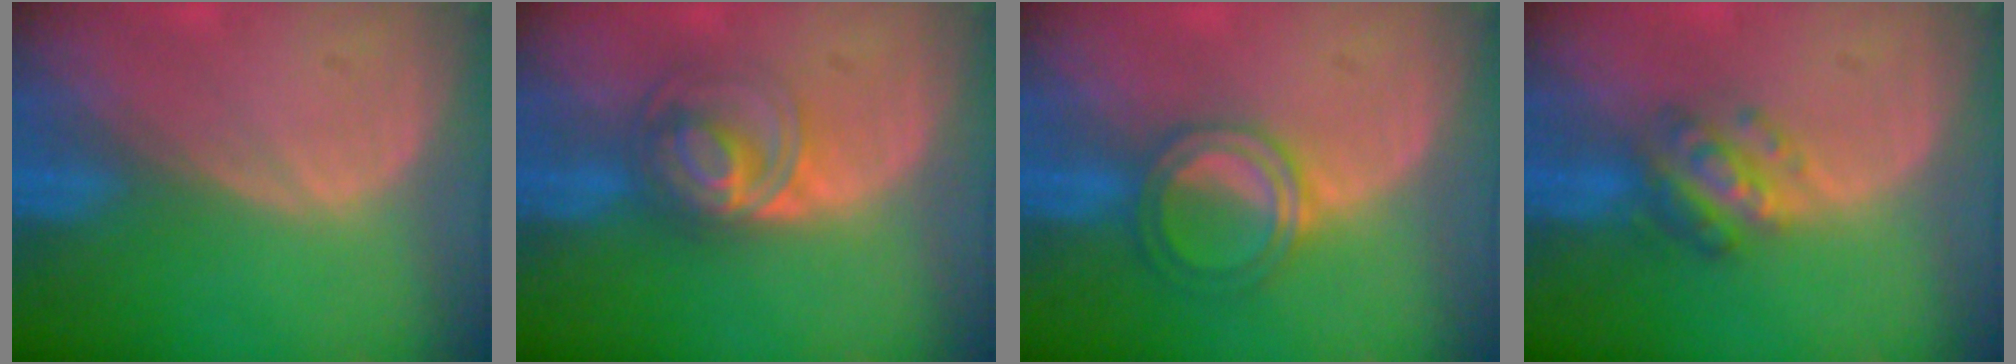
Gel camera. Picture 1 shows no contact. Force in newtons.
{"total": 6.6, "press": 5.8, "slide": 3.2}
{"total": 5.0, "press": 4.7, "slide": 1.8}
{"total": 5.4, "press": 5.0, "slide": 1.9}